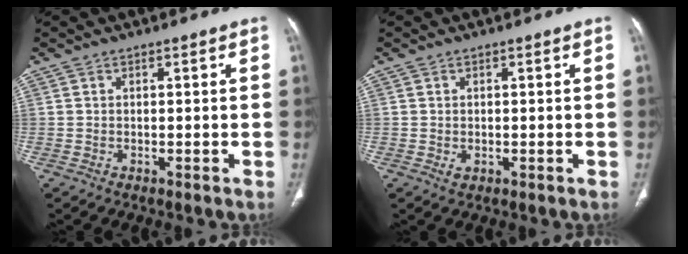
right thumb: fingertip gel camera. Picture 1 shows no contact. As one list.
[{"total": 1.2, "force": [-0.2, 0.8, 0.8], "torque": [-0.015, -0.003, 0.001]}]